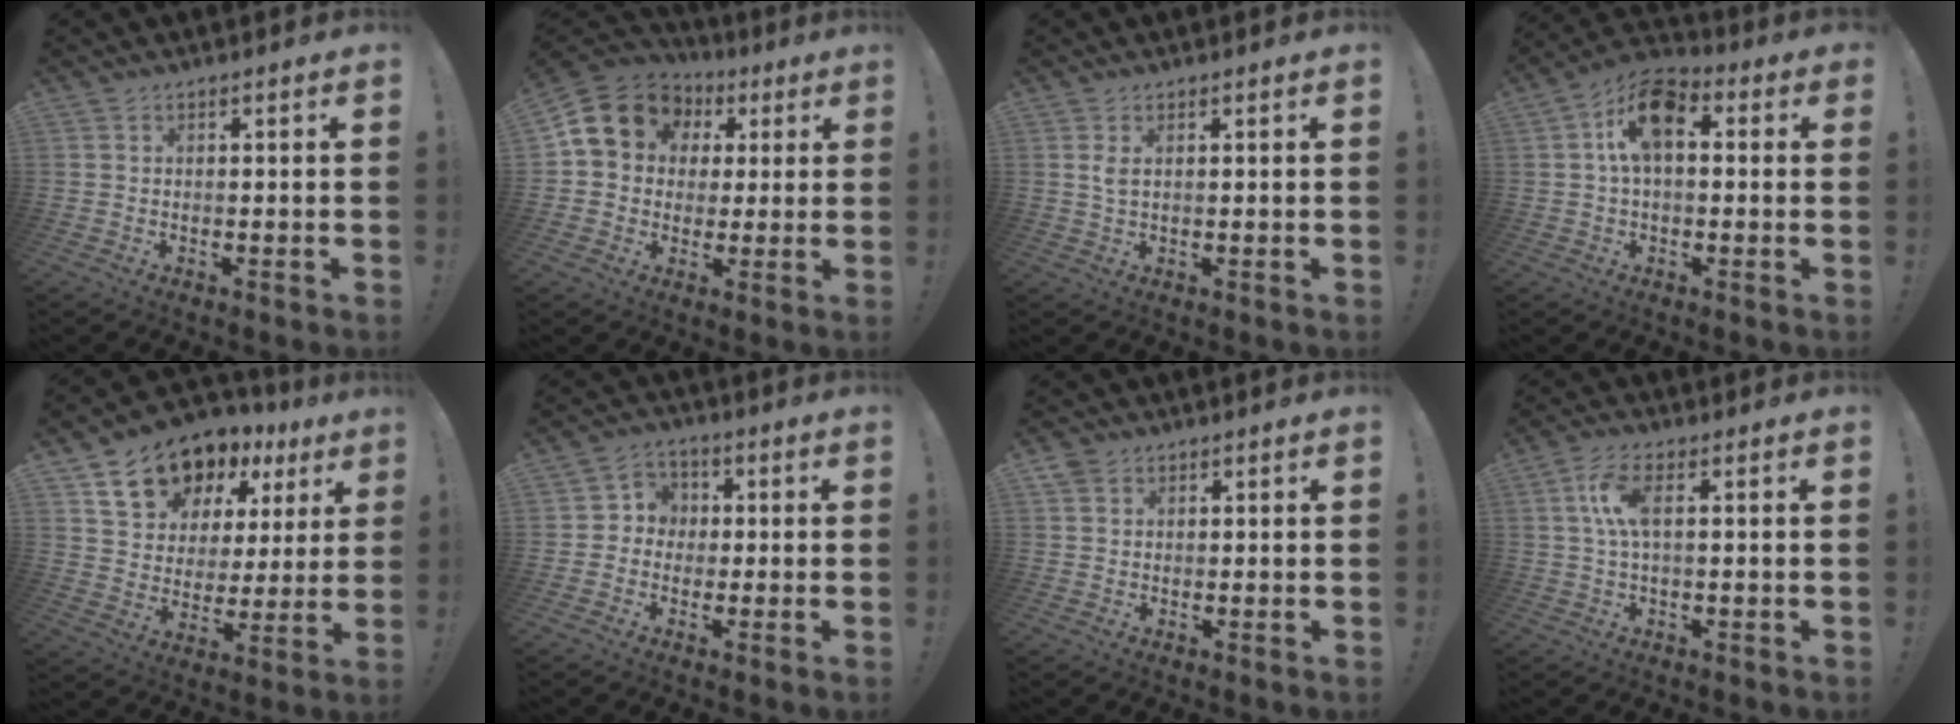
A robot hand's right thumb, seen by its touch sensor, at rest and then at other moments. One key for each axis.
{"total": 13.9, "fx": 4.5, "fy": 11.6, "fz": 6.3, "tx": -0.090, "ty": -0.008, "tz": 0.094}
{"total": 2.1, "fx": 0.8, "fy": 0.4, "fz": 1.9, "tx": -0.031, "ty": 0.000, "tz": 0.012}
{"total": 11.9, "fx": 2.7, "fy": 7.1, "fz": 9.1, "tx": -0.154, "ty": 0.013, "tz": 0.054}
{"total": 16.3, "fx": 10.7, "fy": 10.4, "fz": 6.5, "tx": -0.103, "ty": -0.063, "tz": 0.205}
{"total": 5.6, "fx": -1.1, "fy": 5.3, "fz": 1.2, "tx": -0.023, "ty": 0.020, "tz": -0.016}
{"total": 3.2, "fx": 1.8, "fy": 2.5, "fz": 0.9, "tx": -0.009, "ty": -0.007, "tz": 0.032}
{"total": 7.5, "fx": 1.2, "fy": 2.9, "fz": 6.8, "tx": -0.133, "ty": -0.002, "tz": 0.019}